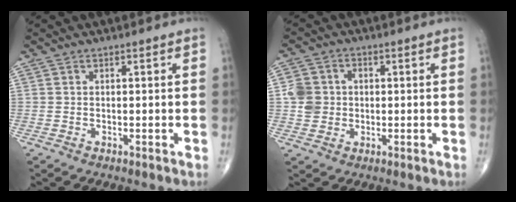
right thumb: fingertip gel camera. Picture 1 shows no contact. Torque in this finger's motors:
{"motor_torque": [0.52, 1.51, 0.51, 0.05, 0.06]}